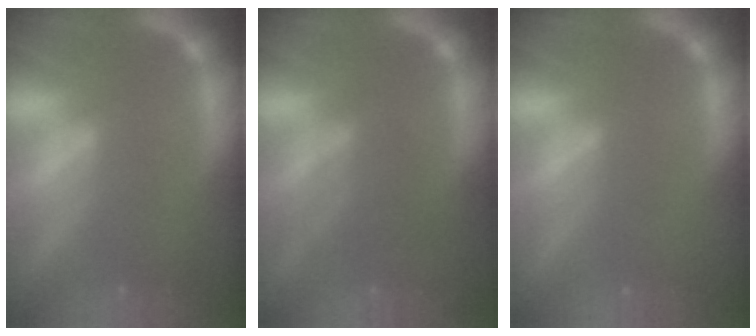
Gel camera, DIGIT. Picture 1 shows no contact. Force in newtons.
{"total": 3.0}
{"total": 0.0}